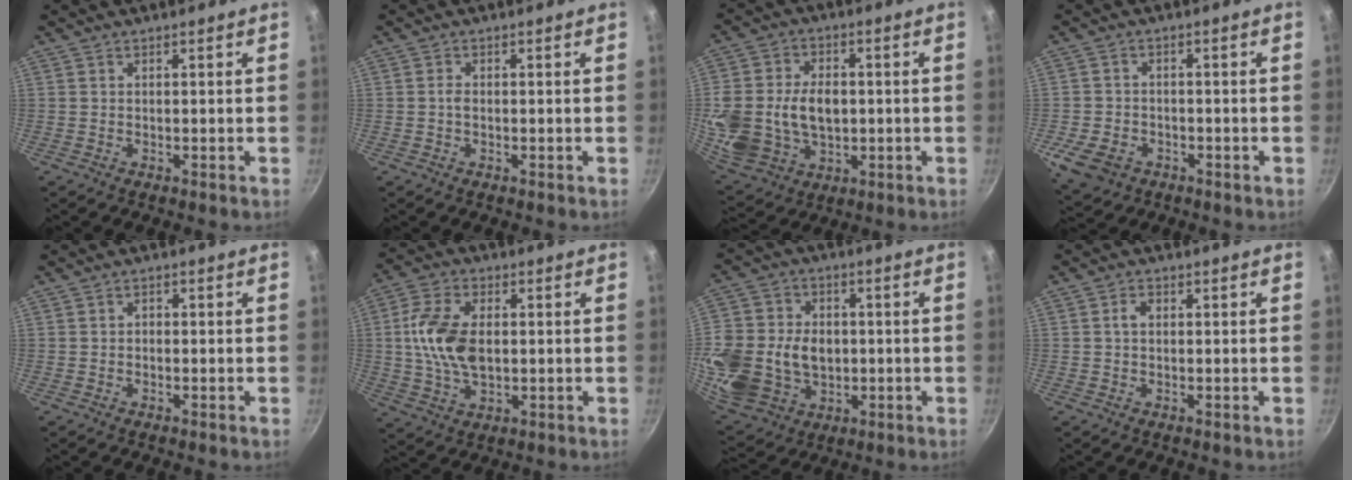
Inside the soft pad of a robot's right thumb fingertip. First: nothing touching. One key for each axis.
{"total": 1.1, "fx": -0.2, "fy": 0.7, "fz": 0.8, "tx": -0.015, "ty": 0.004, "tz": -0.005}
{"total": 18.9, "fx": -0.1, "fy": 14.0, "fz": 12.7, "tx": -0.260, "ty": 0.004, "tz": 0.012}
{"total": 7.5, "fx": -3.0, "fy": 5.5, "fz": 4.0, "tx": -0.077, "ty": 0.013, "tz": -0.052}
{"total": 0.8, "fx": -0.3, "fy": 0.6, "fz": 0.4, "tx": -0.006, "ty": 0.004, "tz": -0.005}
{"total": 12.0, "fx": 0.7, "fy": 7.2, "fz": 9.6, "tx": -0.175, "ty": 0.010, "tz": 0.008}
{"total": 23.5, "fx": -1.7, "fy": 18.3, "fz": 14.6, "tx": -0.326, "ty": 0.020, "tz": -0.016}
{"total": 1.9, "fx": 0.2, "fy": 1.3, "fz": 1.3, "tx": -0.019, "ty": 0.005, "tz": 0.001}